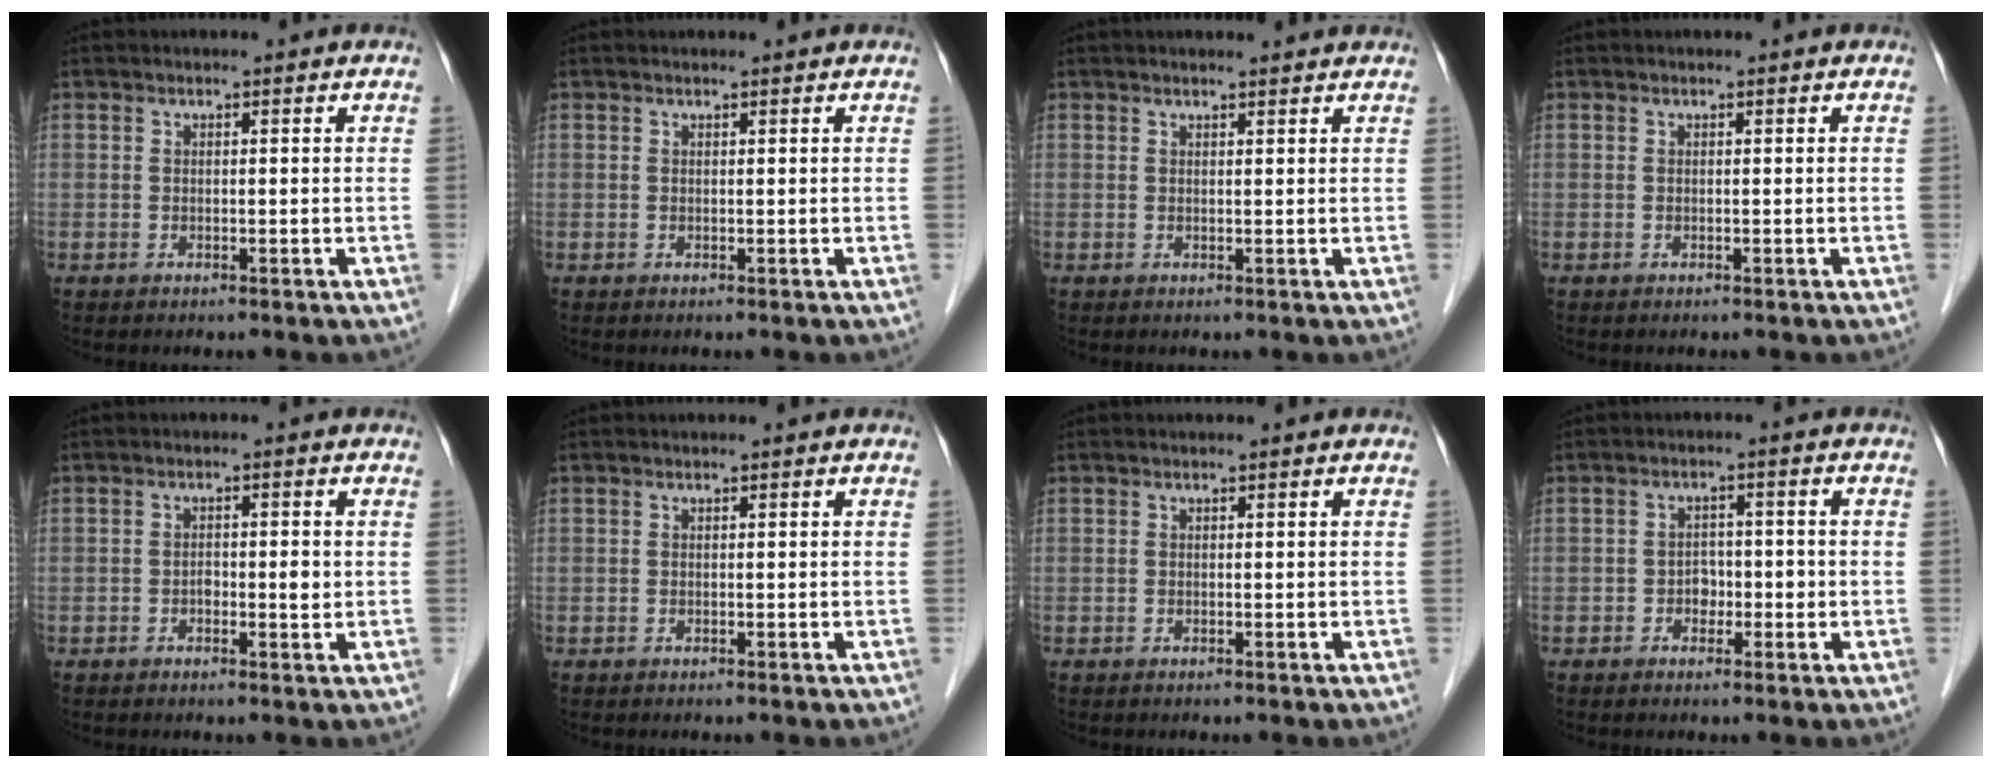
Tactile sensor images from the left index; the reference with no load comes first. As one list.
[{"total": 0.7, "force": [0.7, 0.0, 0.1], "torque": [-0.005, 0.005, 0.010]}, {"total": 3.2, "force": [3.1, 0.2, 0.8], "torque": [-0.014, 0.012, 0.034]}, {"total": 0.0}, {"total": 2.4, "force": [-0.3, 1.0, 2.2], "torque": [-0.035, 0.003, -0.004]}, {"total": 0.0}, {"total": 0.0}, {"total": 2.7, "force": [-0.9, 2.0, 1.6], "torque": [-0.020, 0.010, -0.014]}]